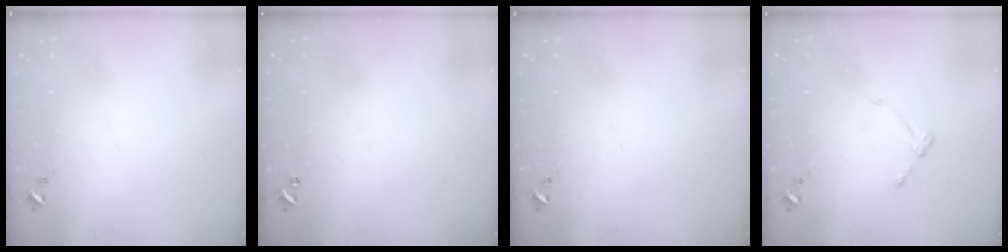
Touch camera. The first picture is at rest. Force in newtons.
{"total": 0.9, "press": 0.9, "slide": 0.2}
{"total": 0.0}
{"total": 3.5, "press": 3.4, "slide": 0.5}